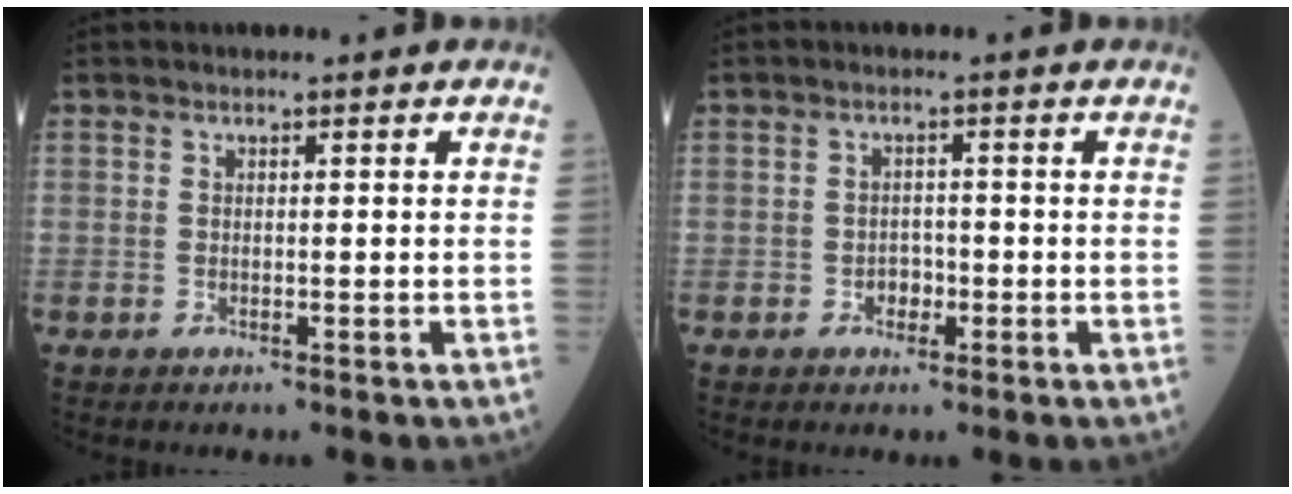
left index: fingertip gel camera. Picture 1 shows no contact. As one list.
[{"total": 1.7, "force": [-0.8, 1.2, 0.9], "torque": [-0.009, 0.005, -0.011]}]